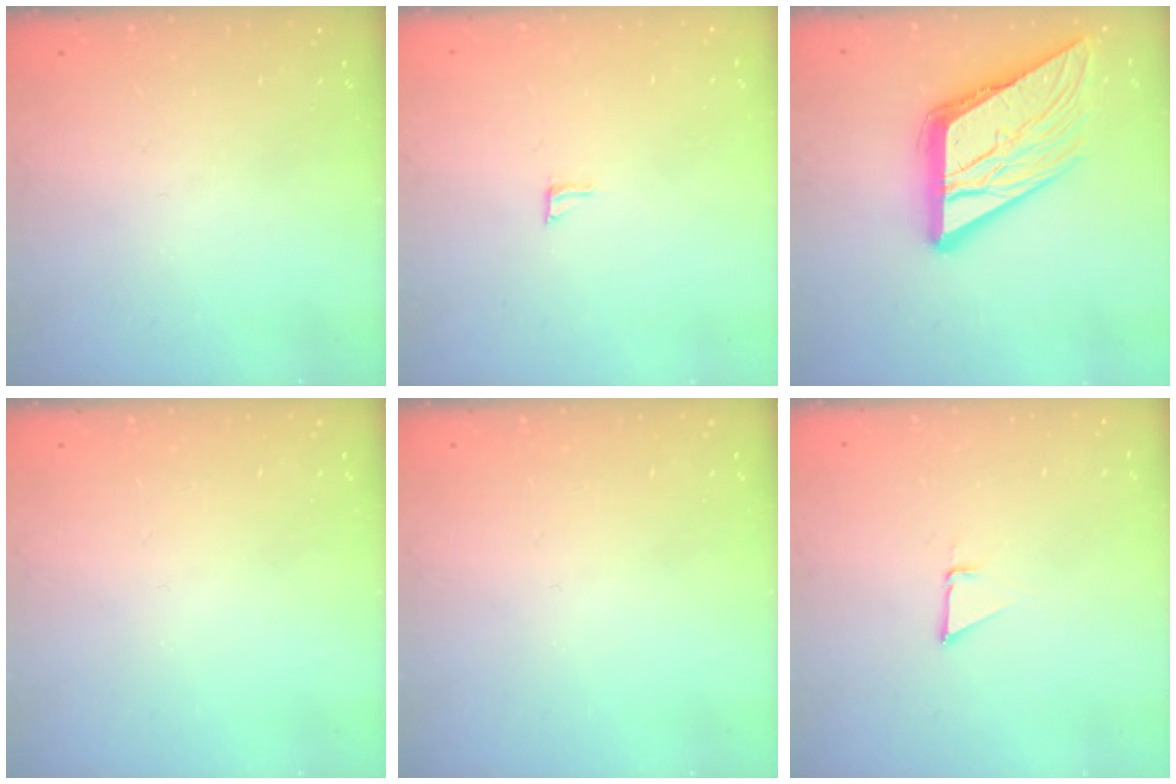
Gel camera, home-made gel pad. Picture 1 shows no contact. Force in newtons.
{"total": 4.2, "press": 4.2, "slide": 0.4}
{"total": 17.1, "press": 17.1, "slide": 1.8}
{"total": 0.0}
{"total": 0.0}
{"total": 1.5, "press": 1.5, "slide": 0.0}